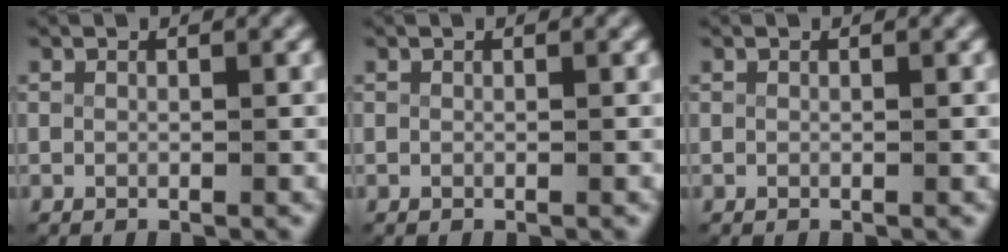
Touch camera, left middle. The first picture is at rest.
{"total": 0.0}
{"total": 0.0}